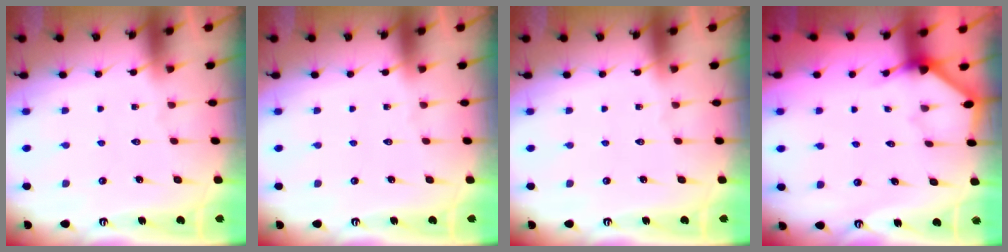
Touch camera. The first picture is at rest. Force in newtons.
{"total": 0.0}
{"total": 0.0}
{"total": 2.9, "press": 2.8, "slide": 0.4}